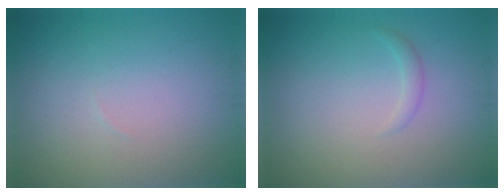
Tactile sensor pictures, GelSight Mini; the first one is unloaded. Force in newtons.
{"total": 0.9, "press": 0.9, "slide": 0.0}